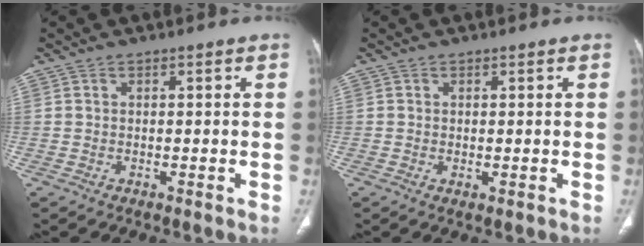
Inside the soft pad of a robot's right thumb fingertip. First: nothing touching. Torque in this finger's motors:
{"motor_torque": [-0.18, -0.01, -0.06, -0.11, -0.01]}